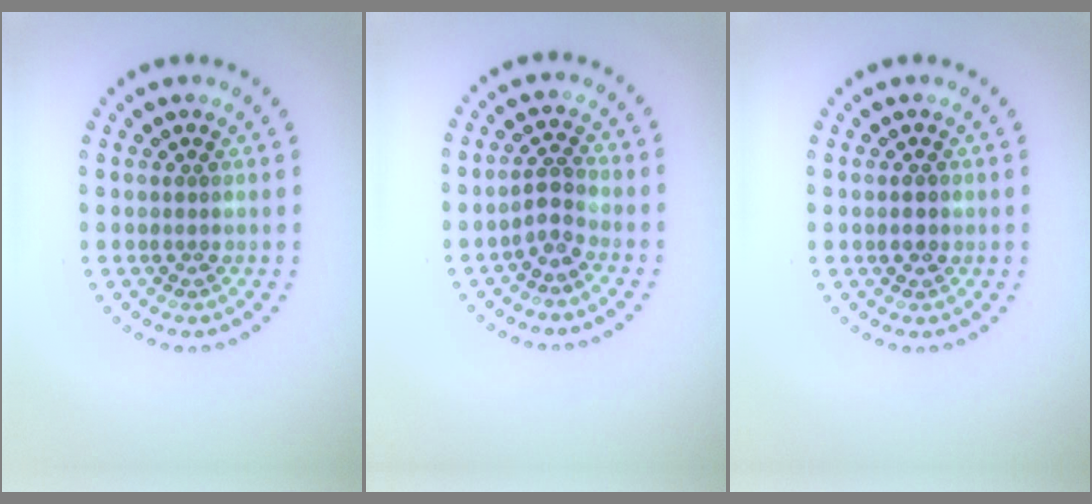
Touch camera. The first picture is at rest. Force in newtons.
{"total": 1.7, "press": 1.5, "slide": 0.9}
{"total": 1.5, "press": 1.5, "slide": 0.0}